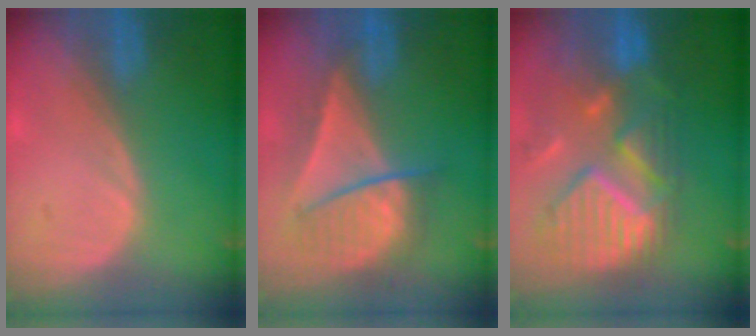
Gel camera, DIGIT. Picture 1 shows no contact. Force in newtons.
{"total": 7.8, "press": 7.5, "slide": 2.1}
{"total": 12.1, "press": 10.5, "slide": 6.0}